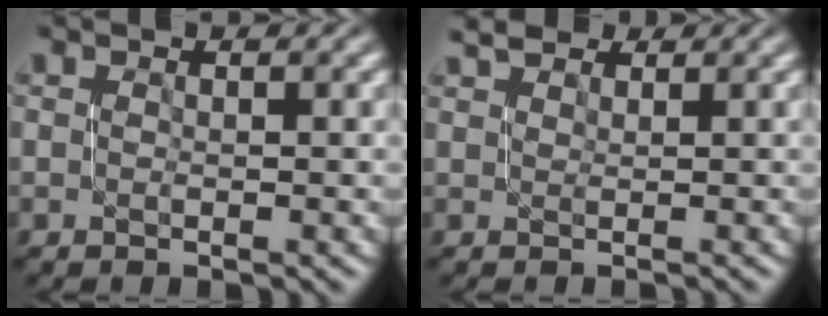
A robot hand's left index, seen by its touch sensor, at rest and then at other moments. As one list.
[{"total": 2.5, "force": [2.4, 0.4, 0.6], "torque": [-0.012, 0.007, 0.034]}]